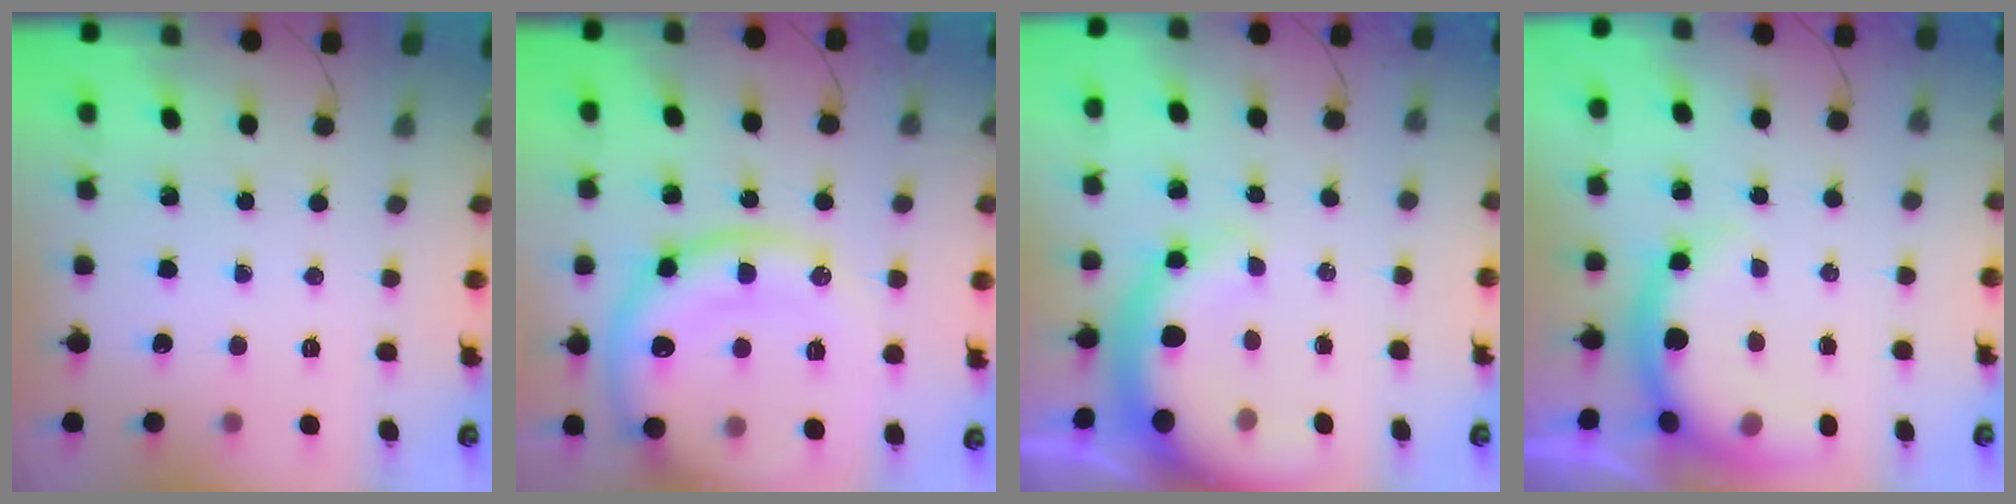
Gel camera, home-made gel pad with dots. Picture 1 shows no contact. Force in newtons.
{"total": 21.5, "press": 21.4, "slide": 2.2}
{"total": 11.7, "press": 11.4, "slide": 2.6}
{"total": 9.3, "press": 9.1, "slide": 1.5}